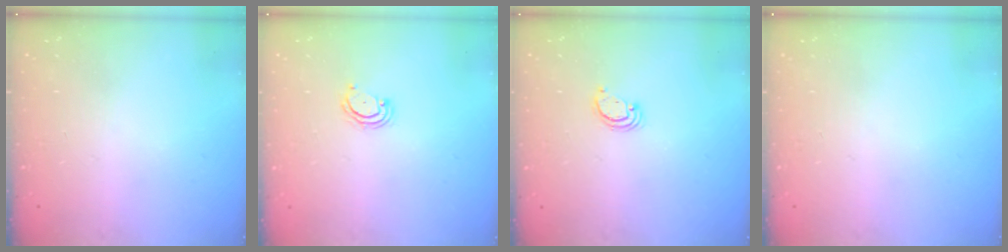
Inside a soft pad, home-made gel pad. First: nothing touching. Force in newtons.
{"total": 3.6, "press": 3.6, "slide": 0.3}
{"total": 2.6, "press": 2.6, "slide": 0.2}
{"total": 0.0}